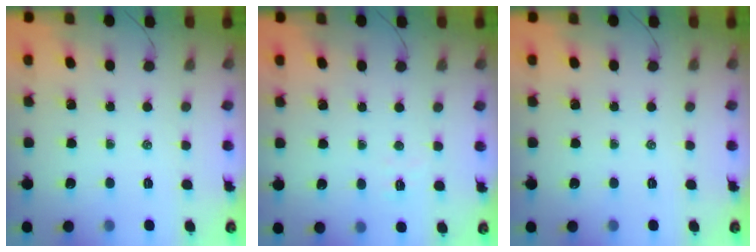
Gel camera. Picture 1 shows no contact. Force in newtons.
{"total": 2.3, "press": 2.2, "slide": 0.7}
{"total": 0.0}